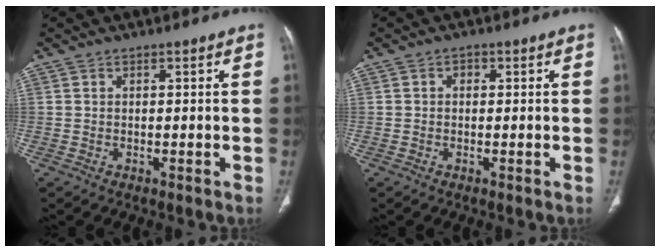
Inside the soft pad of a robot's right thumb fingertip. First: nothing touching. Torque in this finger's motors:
{"motor_torque": [-0.08, 0.32, 0.35, 0.12, -0.01]}